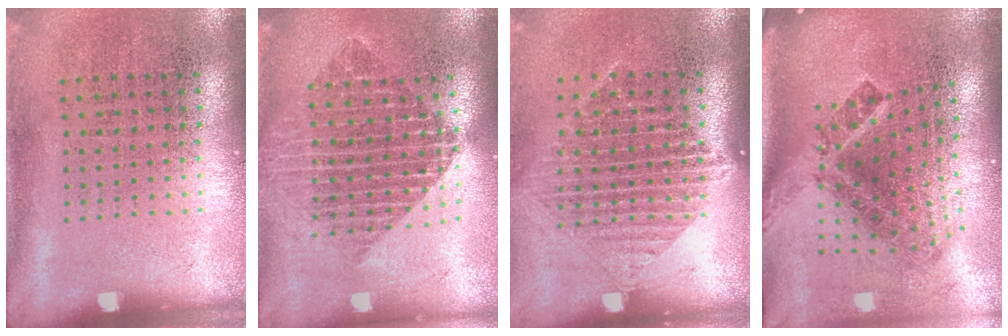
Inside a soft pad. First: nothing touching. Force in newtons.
{"total": 2.0, "press": 1.6, "slide": 1.1}
{"total": 1.4, "press": 1.3, "slide": 0.6}
{"total": 2.9, "press": 1.7, "slide": 2.4}